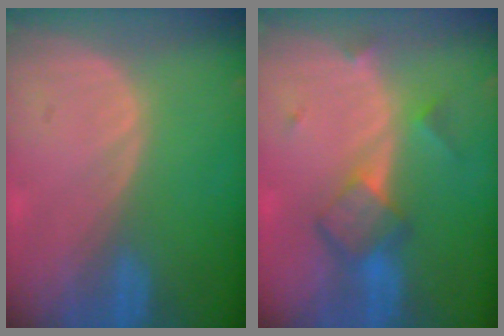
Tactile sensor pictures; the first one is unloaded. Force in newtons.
{"total": 6.0, "press": 5.3, "slide": 2.8}